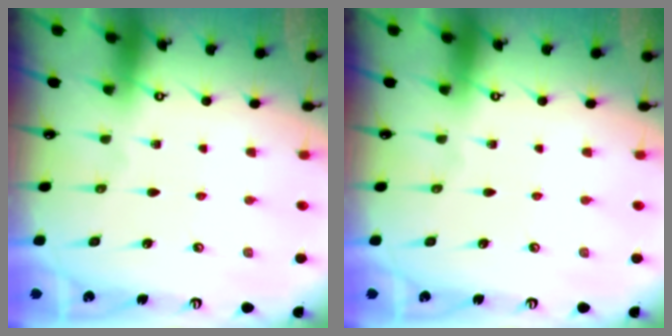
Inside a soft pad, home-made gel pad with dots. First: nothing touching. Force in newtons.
{"total": 0.0}